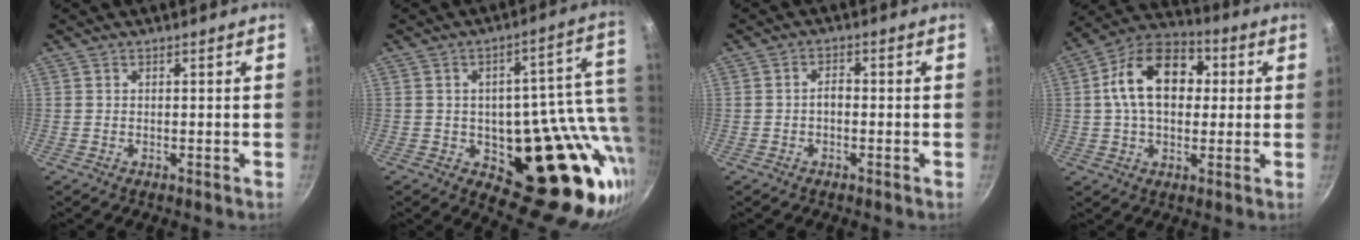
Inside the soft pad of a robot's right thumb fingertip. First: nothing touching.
{"total": 23.6, "force": [-2.8, 11.9, 20.1], "torque": [-0.199, -0.013, -0.029]}
{"total": 2.0, "force": [-0.6, 1.2, 1.5], "torque": [-0.018, 0.014, -0.012]}
{"total": 16.2, "force": [2.4, 10.9, 11.7], "torque": [-0.159, 0.027, 0.019]}